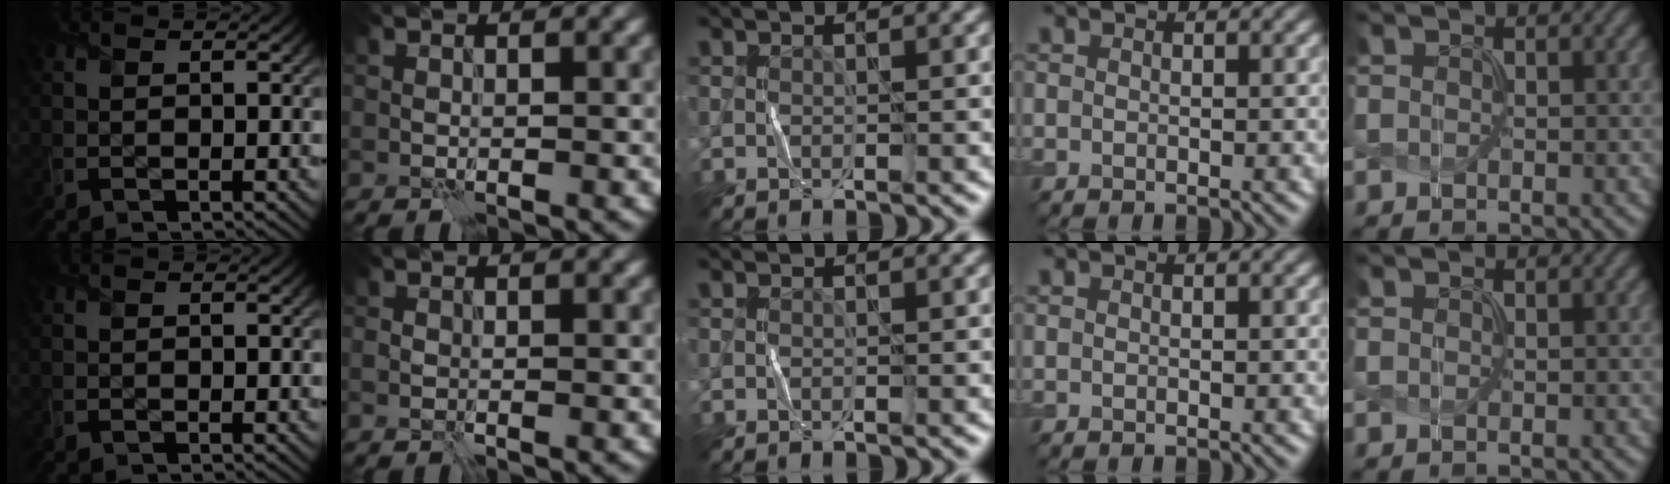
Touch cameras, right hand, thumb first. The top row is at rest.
{"index": {"total": 0.7, "force": [-0.2, 0.4, 0.5], "torque": [-0.010, -0.002, -0.004]}, "little": {"total": 0.9, "force": [-0.4, -0.3, -0.8], "torque": [0.012, 0.004, 0.002]}}